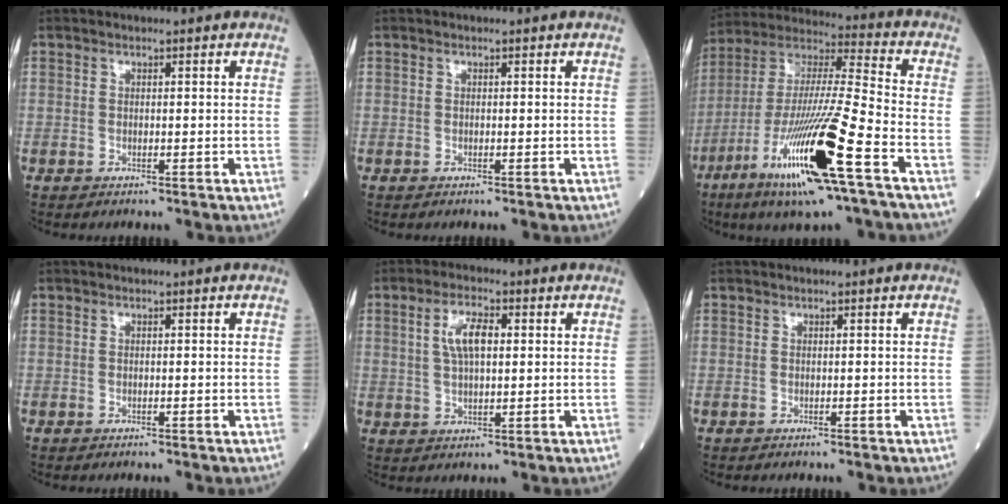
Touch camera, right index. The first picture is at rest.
{"total": 0.0}
{"total": 20.8, "force": [-9.7, 0.5, 18.4], "torque": [-0.378, -0.042, -0.180]}
{"total": 0.0}
{"total": 5.7, "force": [1.6, 1.9, 5.1], "torque": [-0.106, 0.010, 0.034]}
{"total": 0.0}